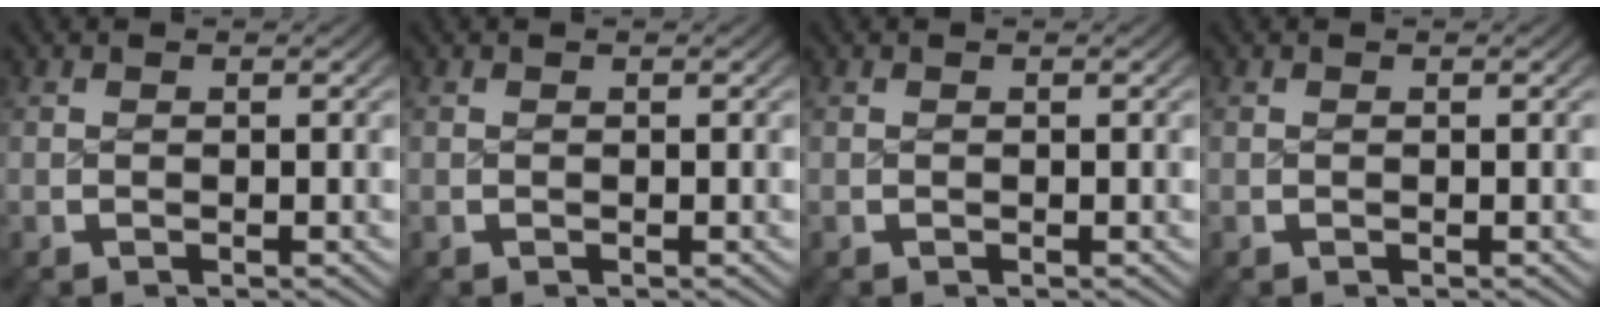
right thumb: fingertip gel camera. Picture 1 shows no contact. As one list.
[{"total": 0.0}, {"total": 0.0}, {"total": 0.0}]